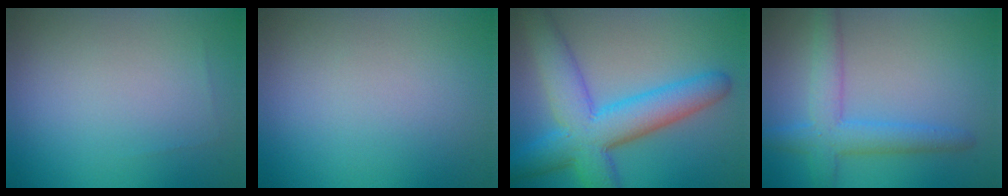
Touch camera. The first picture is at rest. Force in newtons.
{"total": 0.0}
{"total": 9.0, "press": 9.0, "slide": 0.2}
{"total": 4.5, "press": 4.5, "slide": 0.2}